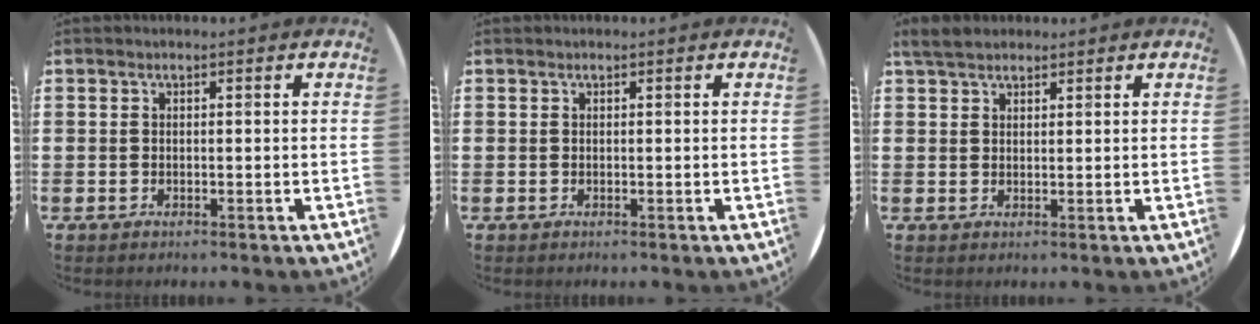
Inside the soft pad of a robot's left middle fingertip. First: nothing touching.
{"total": 0.0}
{"total": 2.8, "force": [2.4, 1.0, 1.0], "torque": [-0.017, 0.003, 0.045]}